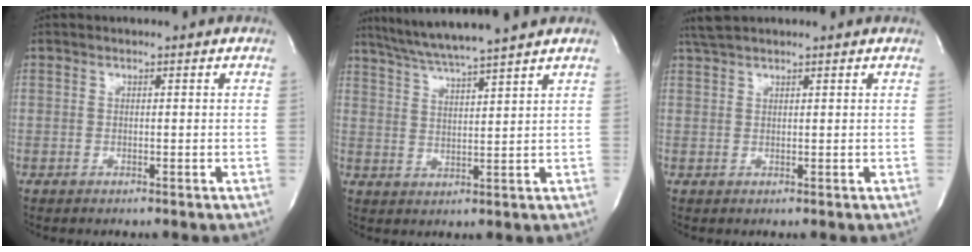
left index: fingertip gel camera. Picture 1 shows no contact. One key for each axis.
{"total": 10.3, "fx": 8.9, "fy": -1.5, "fz": 4.9, "tx": -0.088, "ty": 0.015, "tz": 0.146}
{"total": 3.1, "fx": 2.8, "fy": 0.5, "fz": 1.2, "tx": -0.026, "ty": 0.024, "tz": 0.056}